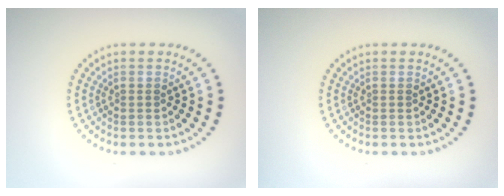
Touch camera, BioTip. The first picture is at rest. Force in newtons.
{"total": 0.0}